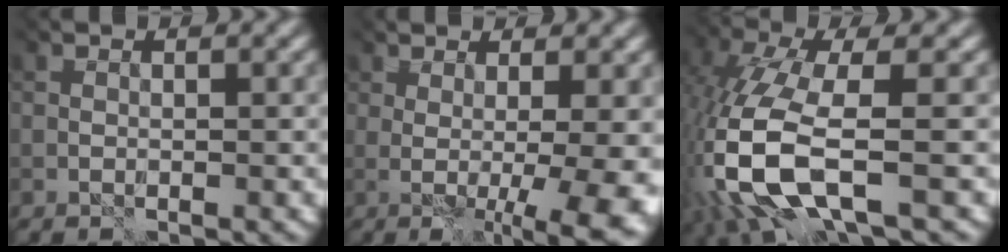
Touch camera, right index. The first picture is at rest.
{"total": 8.2, "force": [-0.3, 2.5, 7.8], "torque": [-0.064, -0.007, 0.011]}
{"total": 9.1, "force": [-3.1, 3.3, 8.0], "torque": [-0.204, -0.012, -0.068]}